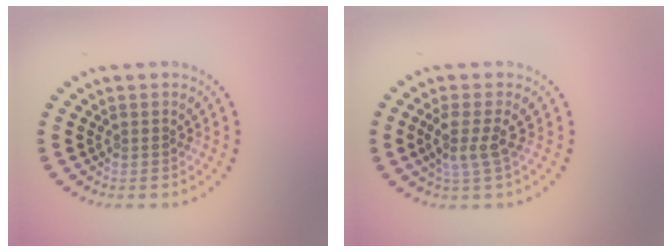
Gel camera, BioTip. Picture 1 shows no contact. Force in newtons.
{"total": 2.6, "press": 2.1, "slide": 1.6}